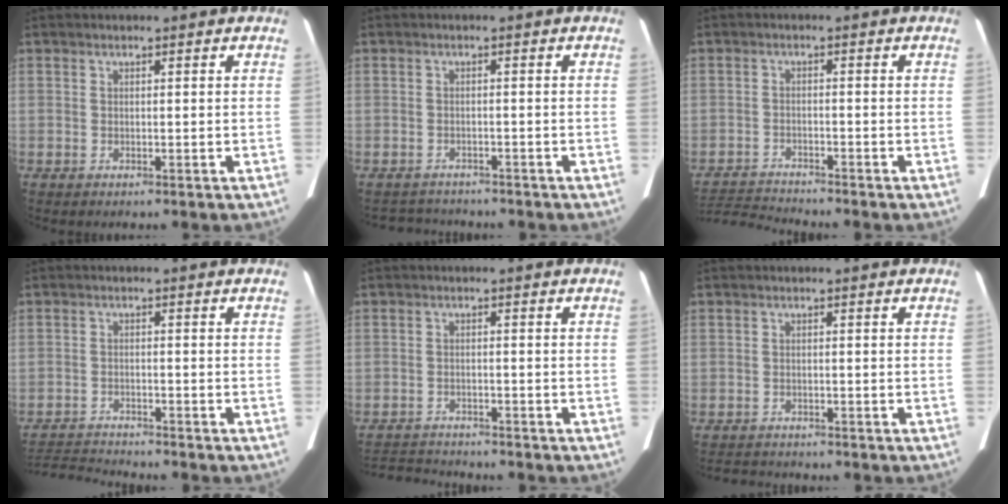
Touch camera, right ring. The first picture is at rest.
{"total": 4.5, "force": [-4.4, 1.1, 0.4], "torque": [-0.009, -0.003, -0.061]}
{"total": 5.8, "force": [-5.6, -1.2, -0.1], "torque": [-0.007, -0.009, -0.101]}
{"total": 6.2, "force": [-6.1, -0.6, 0.4], "torque": [-0.013, -0.008, -0.105]}
{"total": 6.2, "force": [-6.1, 0.5, 0.8], "torque": [-0.019, -0.007, -0.098]}
{"total": 3.7, "force": [-3.5, 0.8, 0.8], "torque": [-0.015, -0.009, -0.051]}